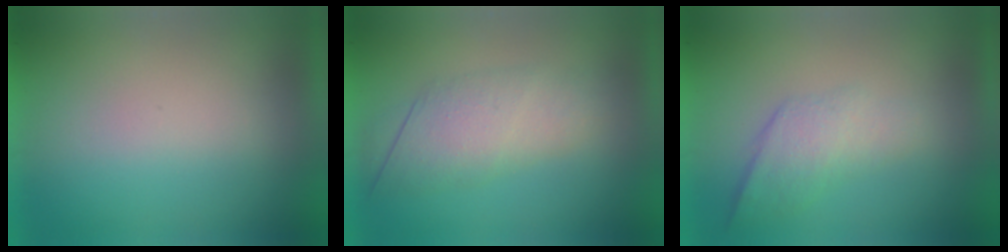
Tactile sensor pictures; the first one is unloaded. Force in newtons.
{"total": 3.0}
{"total": 2.2}